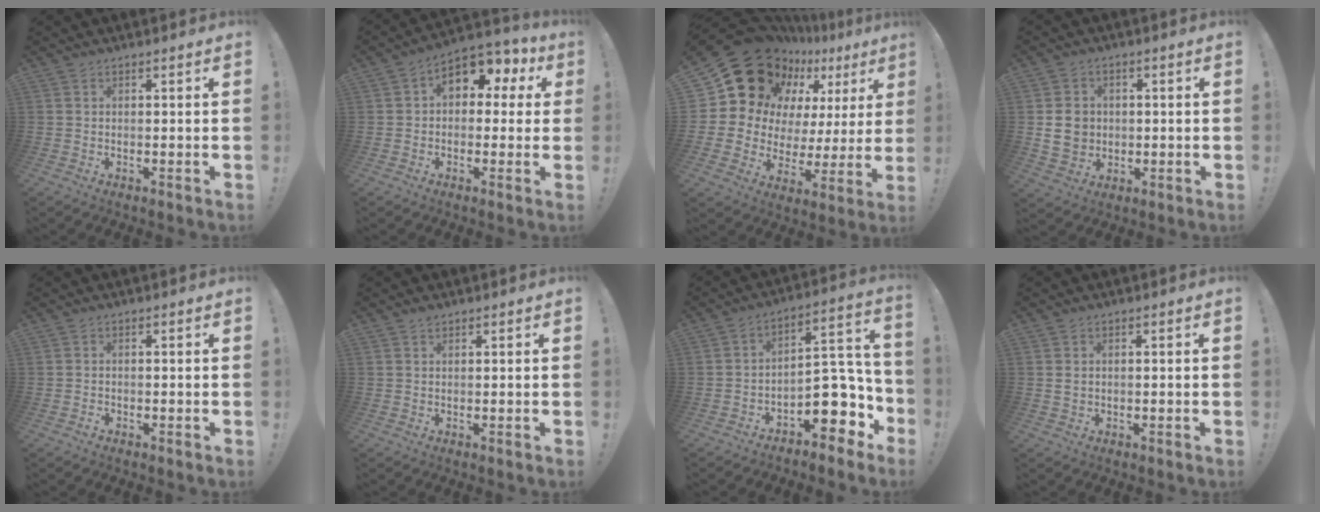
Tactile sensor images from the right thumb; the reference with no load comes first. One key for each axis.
{"total": 10.2, "fx": 3.6, "fy": 6.8, "fz": 6.7, "tx": -0.090, "ty": -0.013, "tz": 0.068}
{"total": 20.6, "fx": 13.4, "fy": 11.7, "fz": 10.5, "tx": -0.175, "ty": -0.094, "tz": 0.260}
{"total": 8.3, "fx": 0.1, "fy": 7.3, "fz": 4.0, "tx": -0.070, "ty": 0.008, "tz": 0.004}
{"total": 0.7, "fx": -0.7, "fy": 0.3, "fz": -0.2, "tx": 0.002, "ty": 0.001, "tz": -0.012}
{"total": 1.0, "fx": 0.8, "fy": 0.4, "fz": 0.4, "tx": -0.007, "ty": -0.001, "tz": 0.016}
{"total": 13.1, "fx": -5.3, "fy": 8.0, "fz": 8.8, "tx": -0.082, "ty": 0.022, "tz": -0.075}
{"total": 1.2, "fx": 0.1, "fy": 0.9, "fz": 0.8, "tx": -0.008, "ty": 0.002, "tz": 0.001}